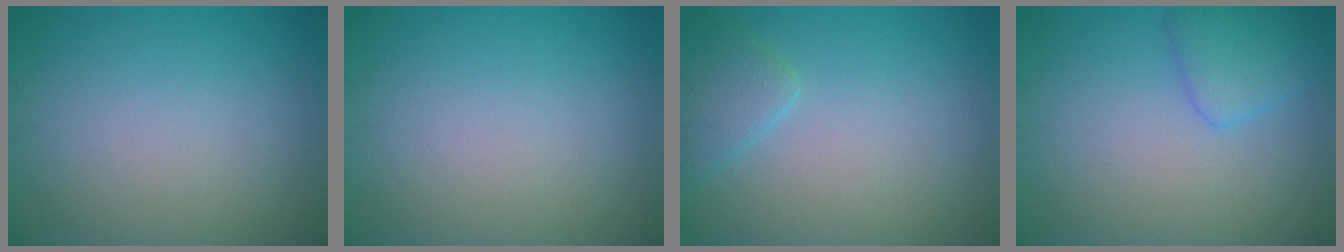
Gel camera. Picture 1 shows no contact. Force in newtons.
{"total": 0.0}
{"total": 2.1, "press": 2.1, "slide": 0.1}
{"total": 2.8, "press": 2.8, "slide": 0.2}